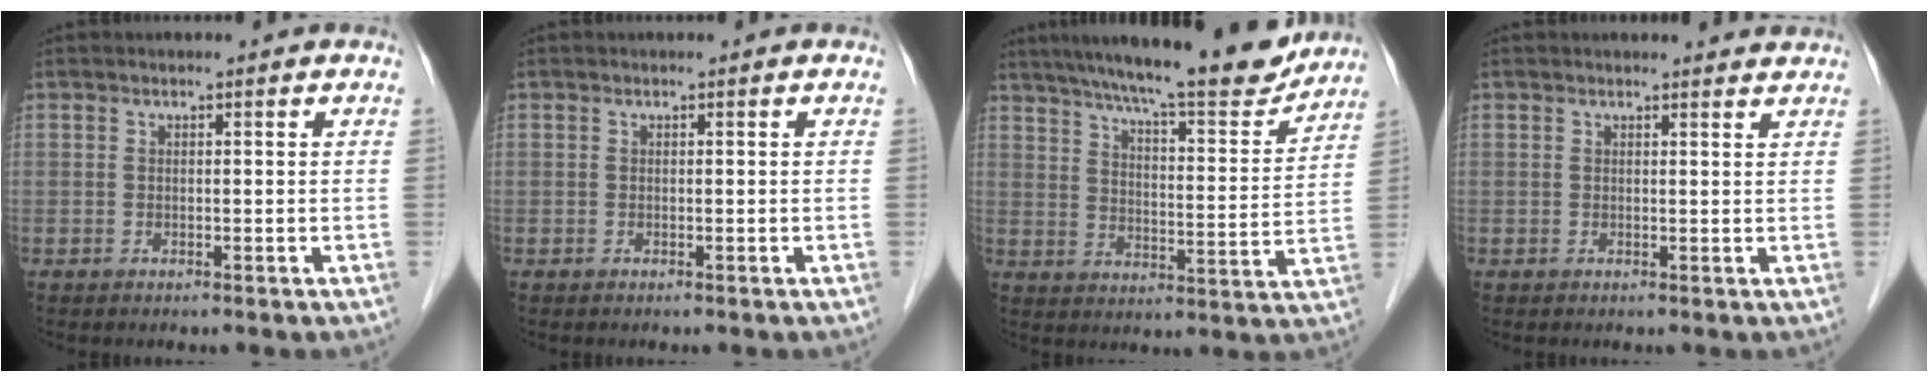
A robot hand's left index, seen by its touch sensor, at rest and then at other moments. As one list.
[{"total": 0.0}, {"total": 19.4, "force": [17.1, 2.1, 8.9], "torque": [-0.141, -0.013, 0.238]}, {"total": 2.5, "force": [2.5, 0.3, 0.1], "torque": [-0.008, -0.003, 0.023]}]